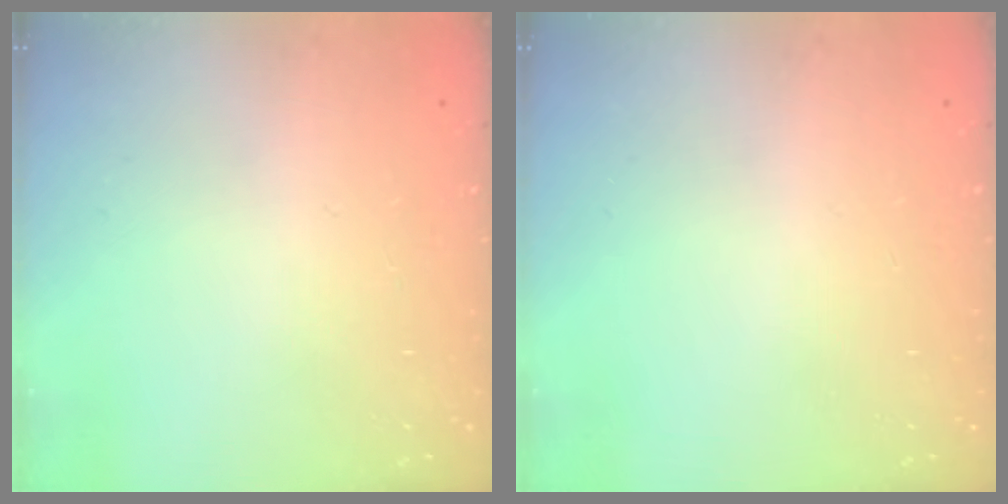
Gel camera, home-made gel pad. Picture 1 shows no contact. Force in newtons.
{"total": 0.0}